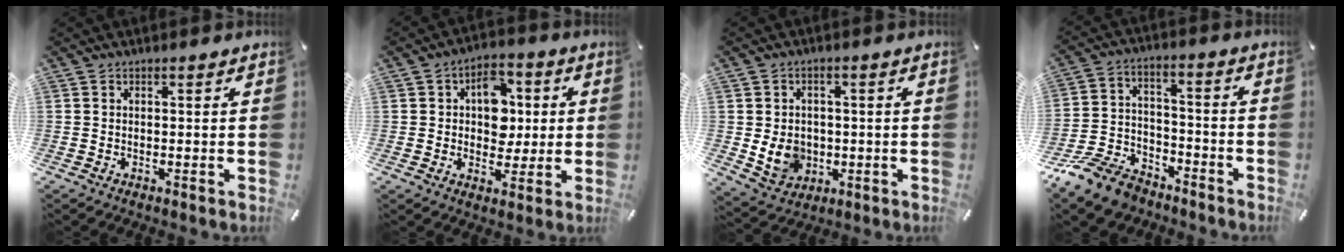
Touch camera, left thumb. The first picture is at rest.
{"total": 9.9, "force": [1.5, 7.8, 5.8], "torque": [-0.069, 0.003, 0.024]}
{"total": 8.3, "force": [-1.0, 7.2, 4.1], "torque": [-0.082, 0.005, -0.017]}
{"total": 12.4, "force": [-9.5, 6.6, 4.5], "torque": [-0.079, 0.059, -0.178]}